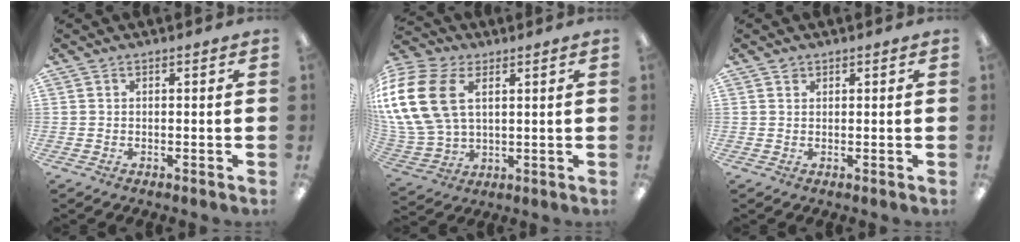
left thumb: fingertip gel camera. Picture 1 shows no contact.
{"total": 19.4, "force": [6.0, 13.0, 13.1], "torque": [-0.315, -0.017, 0.108]}
{"total": 0.9, "force": [0.7, 0.6, 0.1], "torque": [-0.004, 0.001, 0.013]}